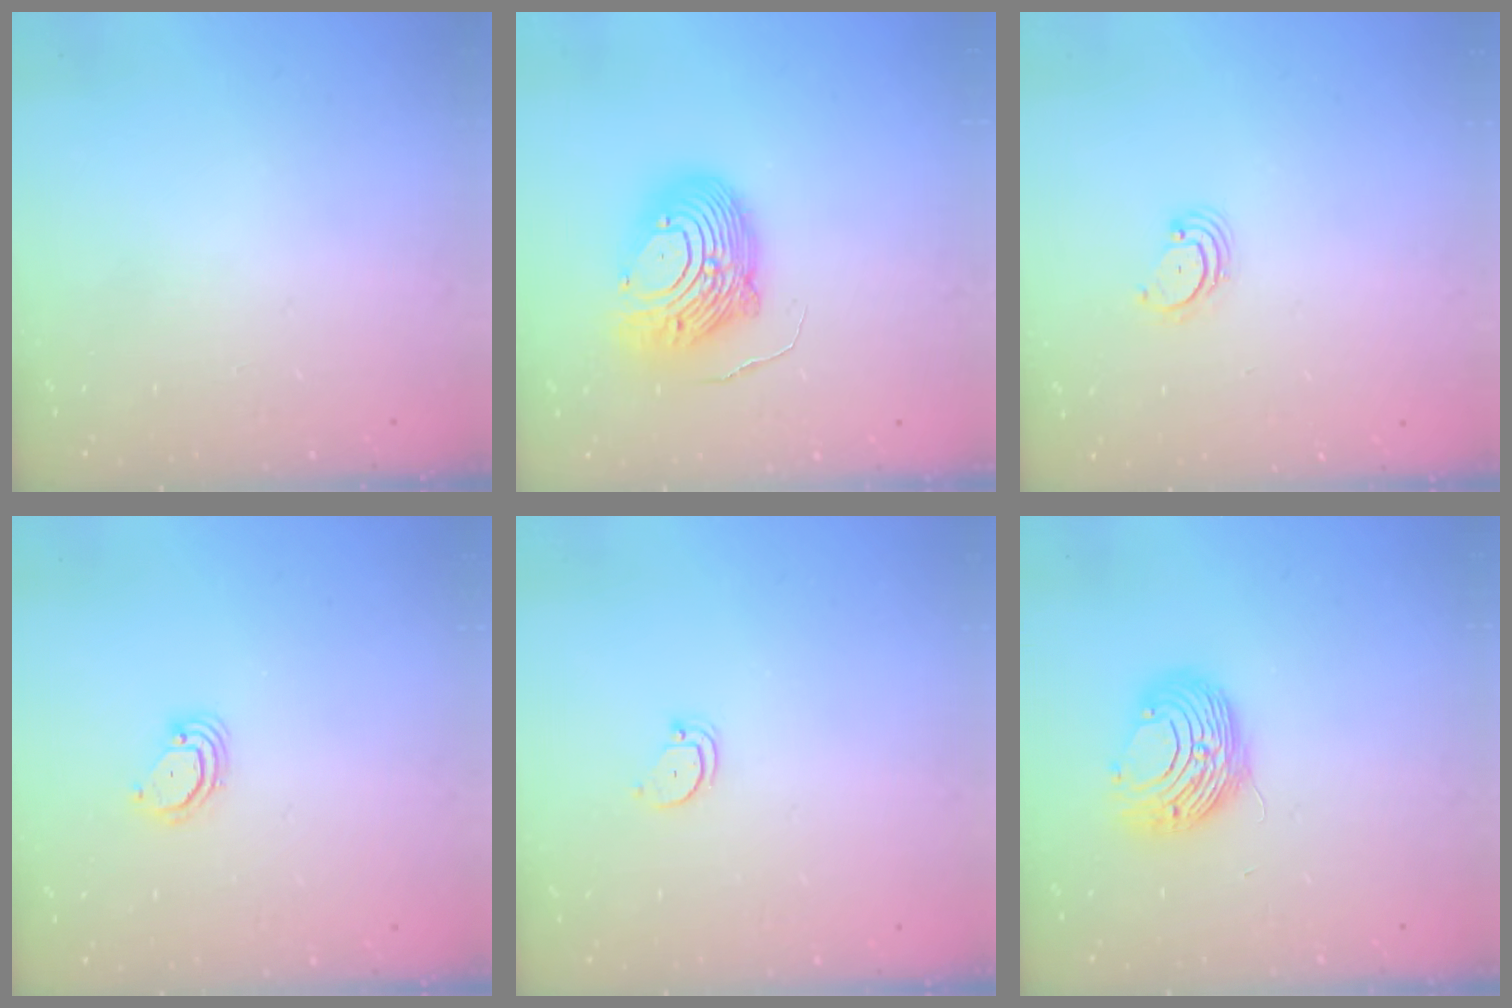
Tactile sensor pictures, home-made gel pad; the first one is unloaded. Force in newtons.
{"total": 12.3, "press": 12.2, "slide": 1.2}
{"total": 2.7, "press": 2.7, "slide": 0.3}
{"total": 3.1, "press": 3.1, "slide": 0.2}
{"total": 2.6, "press": 2.6, "slide": 0.0}
{"total": 9.5, "press": 9.5, "slide": 0.1}